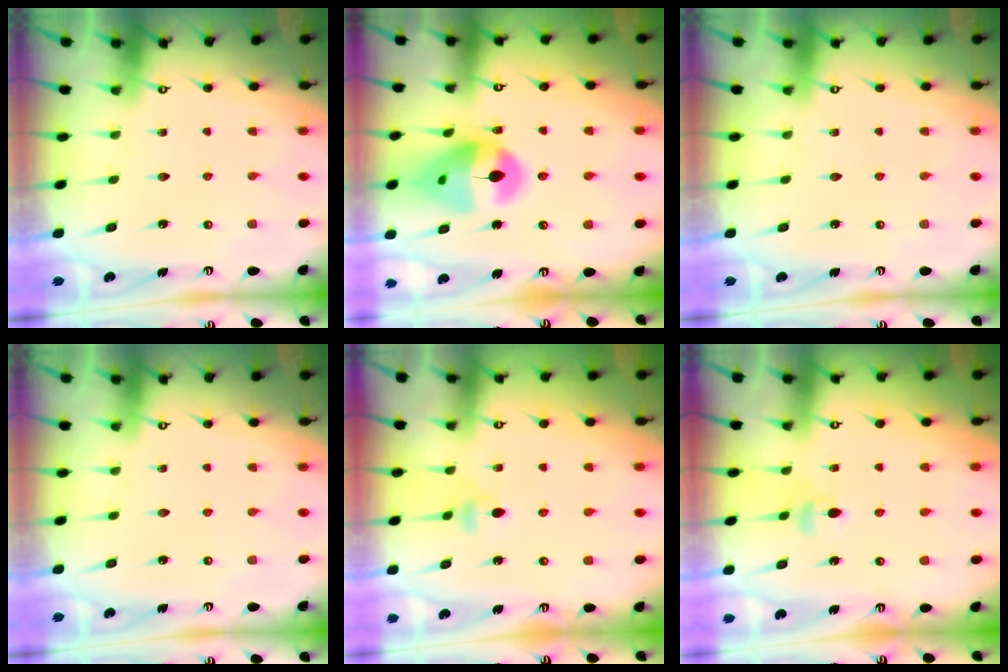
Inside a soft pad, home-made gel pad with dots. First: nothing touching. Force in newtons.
{"total": 15.1, "press": 14.9, "slide": 1.9}
{"total": 0.0}
{"total": 0.0}
{"total": 3.7, "press": 3.6, "slide": 0.7}
{"total": 4.6, "press": 4.5, "slide": 0.4}